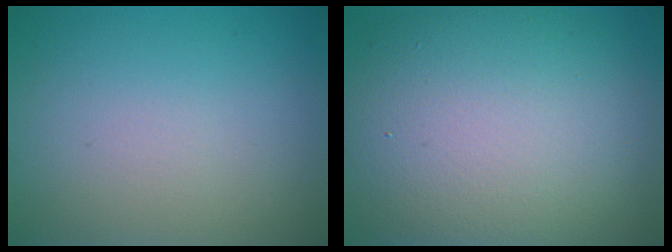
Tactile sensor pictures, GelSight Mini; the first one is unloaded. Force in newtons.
{"total": 13.7, "press": 13.6, "slide": 1.4}